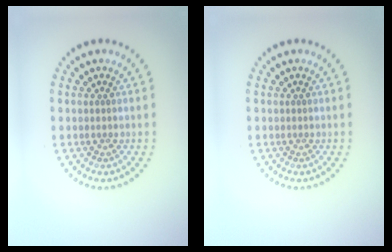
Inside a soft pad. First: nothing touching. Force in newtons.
{"total": 0.0}